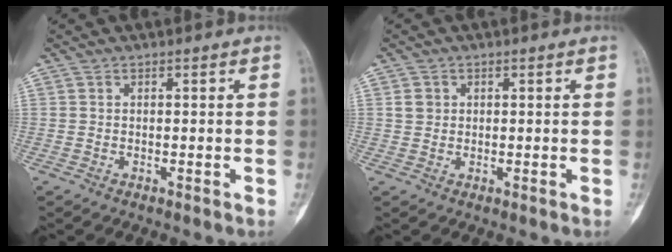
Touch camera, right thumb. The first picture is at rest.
{"total": 2.0, "force": [0.5, 1.8, 0.7], "torque": [-0.005, 0.000, 0.010]}